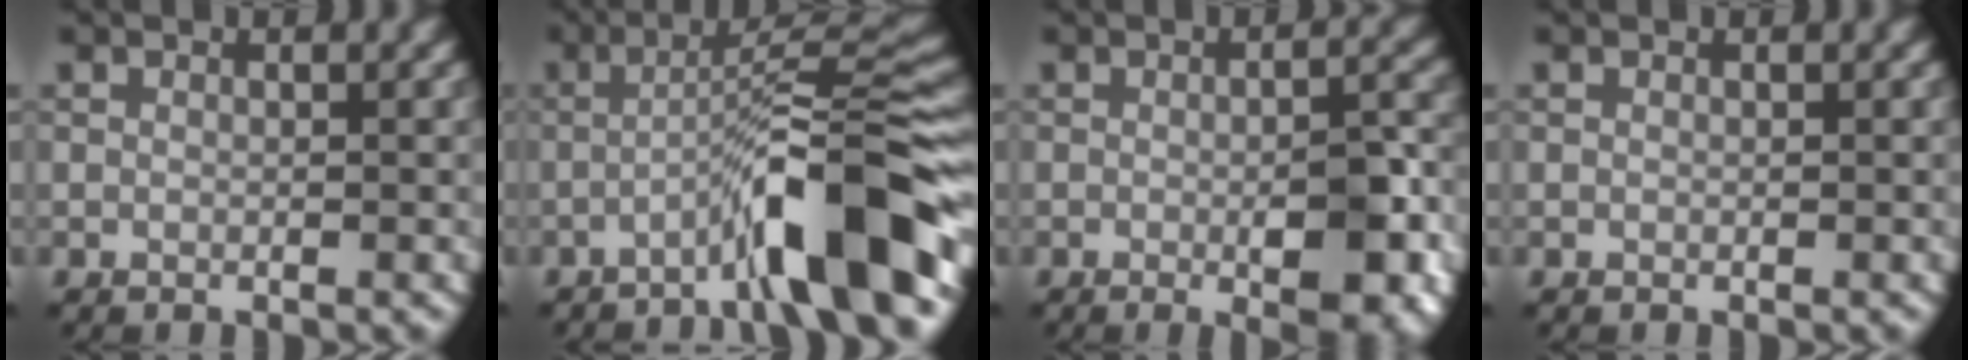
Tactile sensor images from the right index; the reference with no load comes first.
{"total": 8.9, "force": [-4.3, 1.0, 7.8], "torque": [-0.109, 0.025, -0.078]}
{"total": 5.6, "force": [-1.6, 1.6, 5.2], "torque": [-0.076, -0.002, -0.019]}
{"total": 0.0}